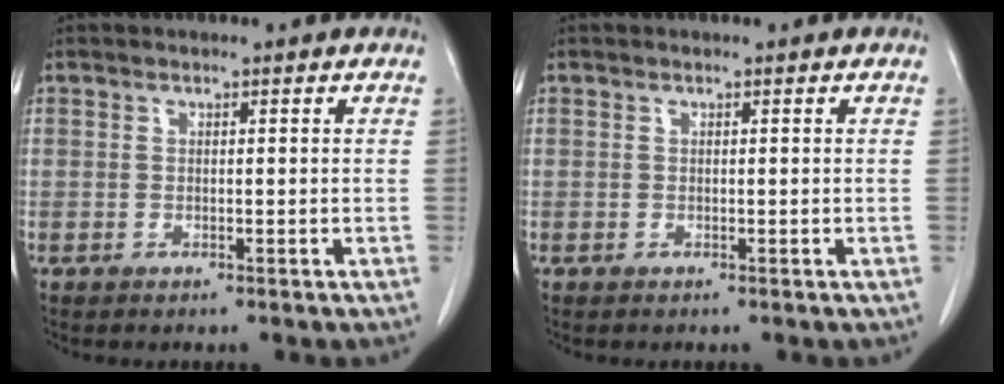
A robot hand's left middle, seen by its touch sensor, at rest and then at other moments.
{"total": 0.0}